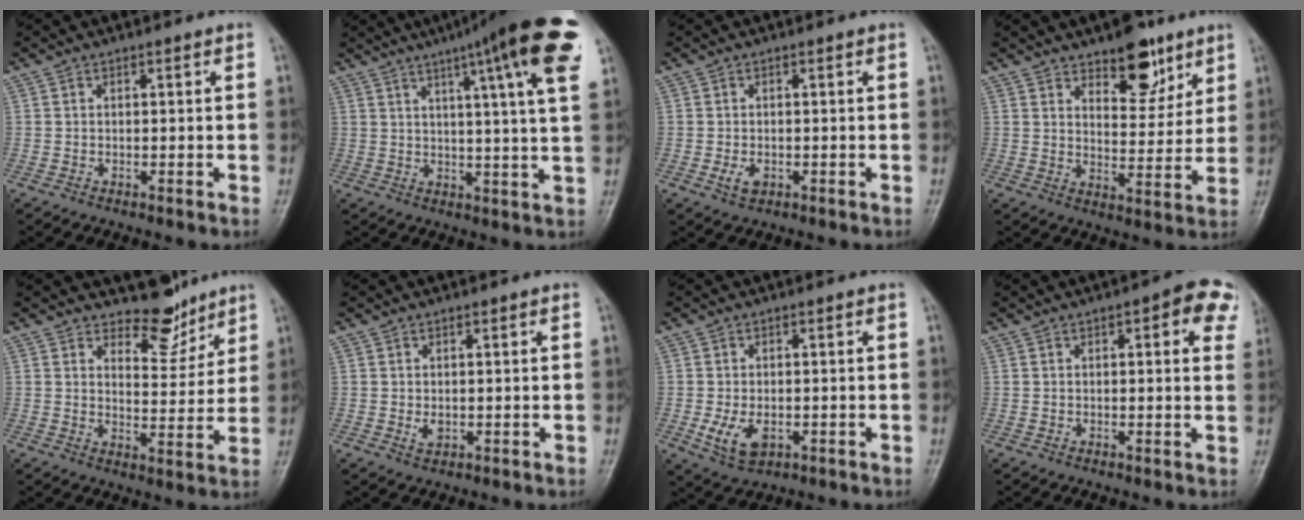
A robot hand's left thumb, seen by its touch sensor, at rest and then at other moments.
{"total": 18.7, "force": [9.8, 1.9, 15.9], "torque": [-0.216, -0.016, 0.120]}
{"total": 2.3, "force": [-0.6, 1.6, 1.6], "torque": [-0.027, -0.002, -0.009]}
{"total": 10.8, "force": [7.0, 5.1, 6.4], "torque": [-0.056, -0.045, 0.108]}
{"total": 6.9, "force": [5.9, 3.2, 1.6], "torque": [0.007, -0.051, 0.098]}
{"total": 1.7, "force": [0.1, 1.1, 1.2], "torque": [-0.016, -0.004, 0.007]}
{"total": 5.5, "force": [-1.3, 3.4, 4.1], "torque": [-0.074, -0.010, -0.015]}
{"total": 8.0, "force": [3.3, 2.8, 6.7], "torque": [-0.051, -0.001, 0.028]}